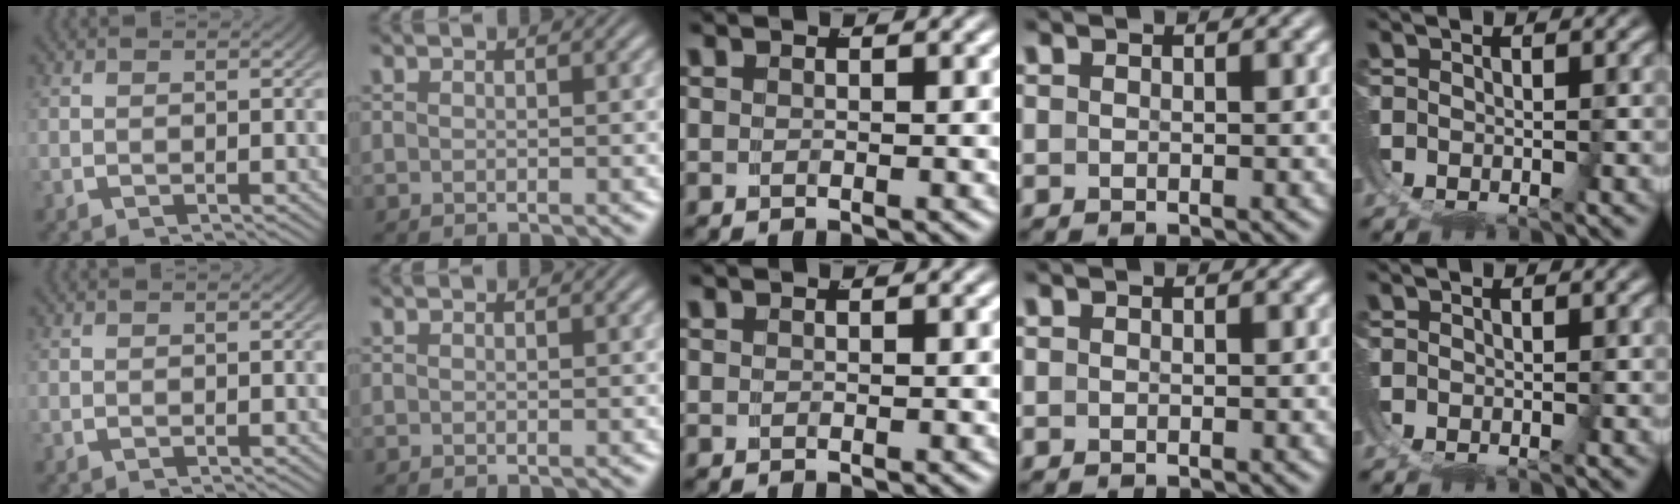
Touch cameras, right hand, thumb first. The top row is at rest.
{}